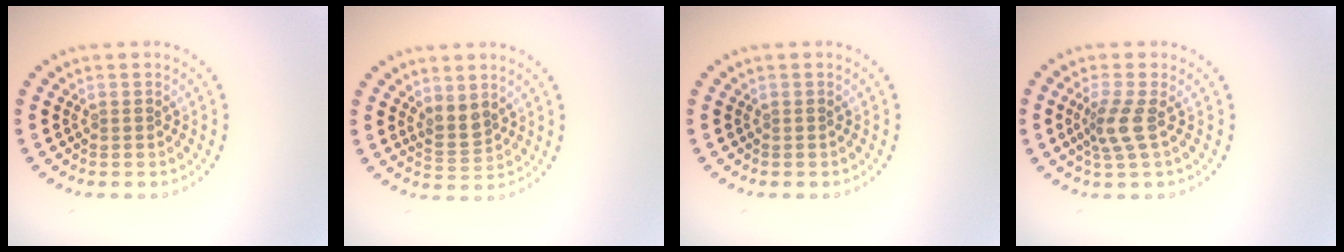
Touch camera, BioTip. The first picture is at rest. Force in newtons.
{"total": 1.9, "press": 1.5, "slide": 1.1}
{"total": 0.0}
{"total": 2.4, "press": 1.8, "slide": 1.6}